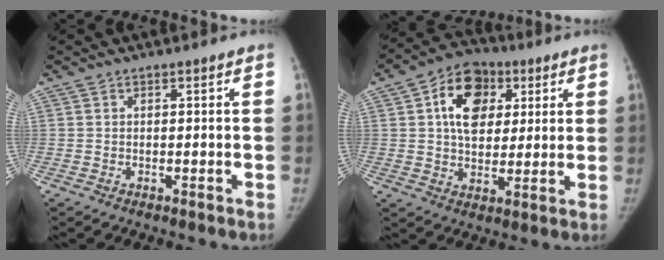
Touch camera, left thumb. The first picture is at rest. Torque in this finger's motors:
{"motor_torque": [0.06, 0.17, 1.06, -0.07, 0.19]}